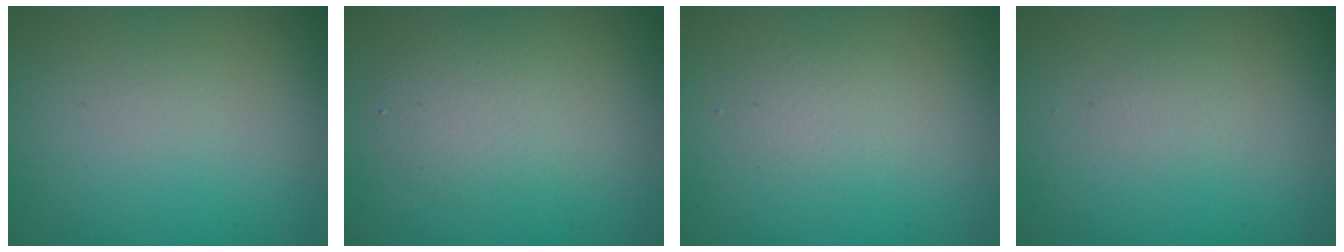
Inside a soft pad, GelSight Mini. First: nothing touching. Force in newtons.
{"total": 2.9, "press": 2.8, "slide": 0.3}
{"total": 1.4, "press": 1.4, "slide": 0.1}
{"total": 0.6, "press": 0.6, "slide": 0.1}